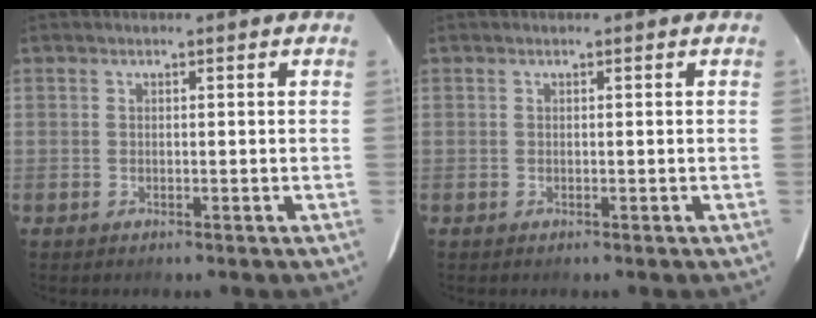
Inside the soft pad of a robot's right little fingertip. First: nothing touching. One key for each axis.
{"total": 0.0}